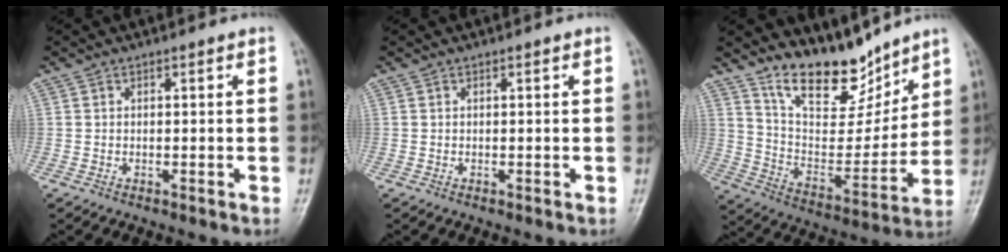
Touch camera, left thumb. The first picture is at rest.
{"total": 0.0}
{"total": 15.4, "force": [12.7, 5.9, 6.4], "torque": [-0.065, -0.084, 0.231]}